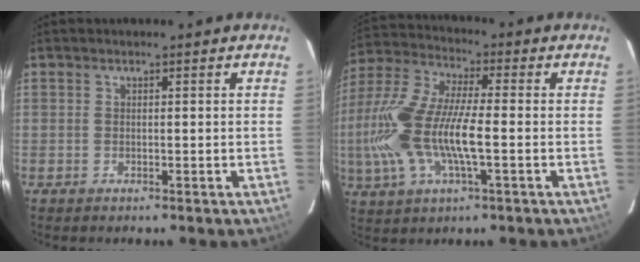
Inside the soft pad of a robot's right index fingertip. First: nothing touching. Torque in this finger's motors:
{"motor_torque": [1.58, -0.56, 1.05, 0.21]}